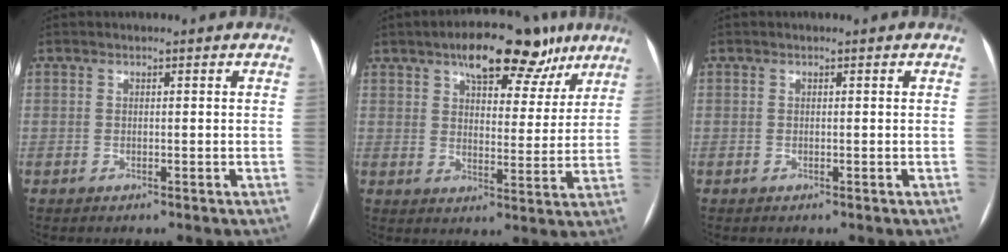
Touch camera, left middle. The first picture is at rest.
{"total": 13.0, "force": [8.7, 5.8, 7.8], "torque": [-0.088, 0.018, 0.120]}
{"total": 0.0}